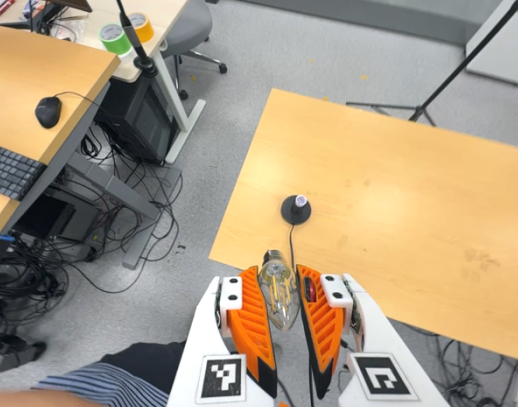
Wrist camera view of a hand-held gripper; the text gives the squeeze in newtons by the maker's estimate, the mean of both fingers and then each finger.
{"total": 19.9, "left": 23.9, "right": 15.9}